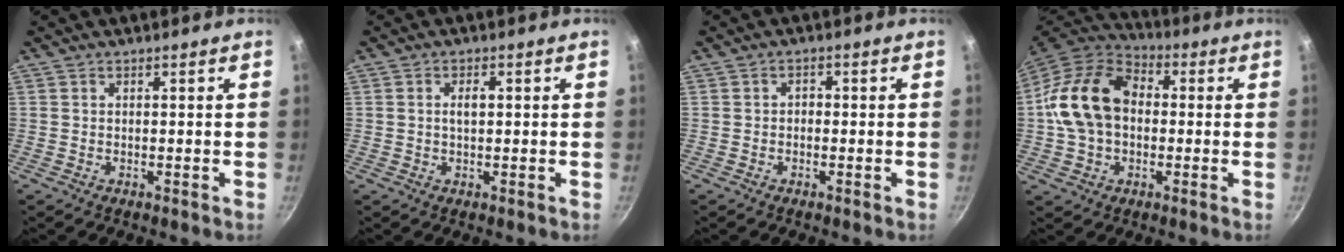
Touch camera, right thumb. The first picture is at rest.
{"total": 2.4, "force": [0.3, 1.2, 2.0], "torque": [-0.030, 0.006, 0.004]}
{"total": 1.3, "force": [-0.3, 1.0, 0.7], "torque": [-0.010, 0.007, -0.008]}
{"total": 16.9, "force": [0.4, 12.2, 11.6], "torque": [-0.194, 0.035, -0.005]}